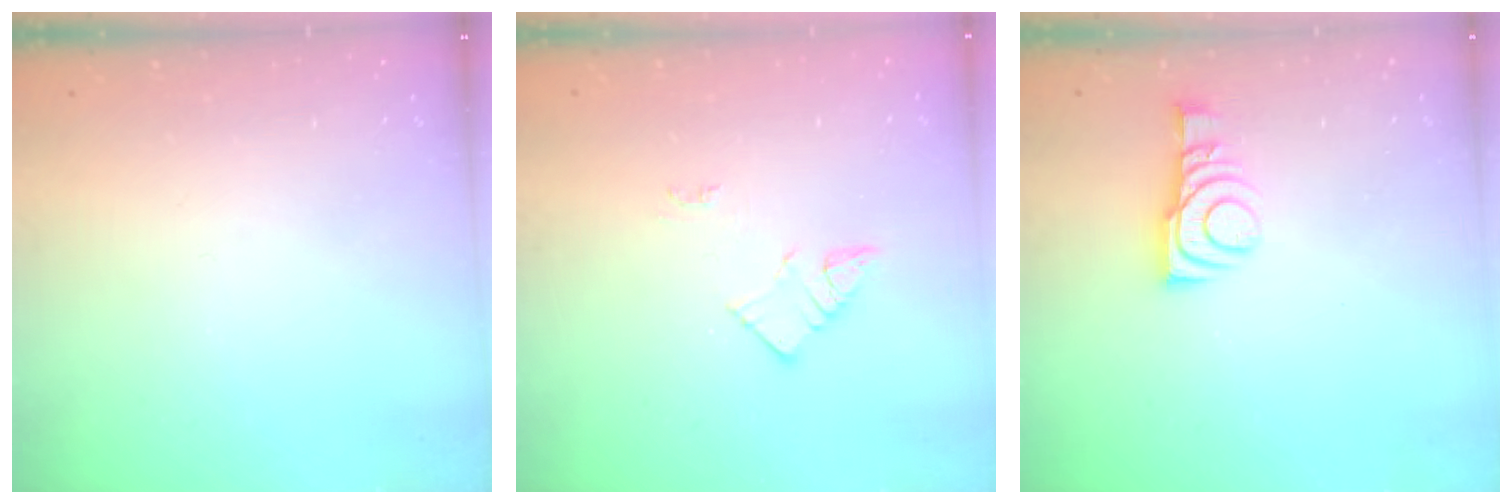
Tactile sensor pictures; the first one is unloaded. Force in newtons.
{"total": 4.6, "press": 4.6, "slide": 0.3}
{"total": 9.1, "press": 9.1, "slide": 0.4}